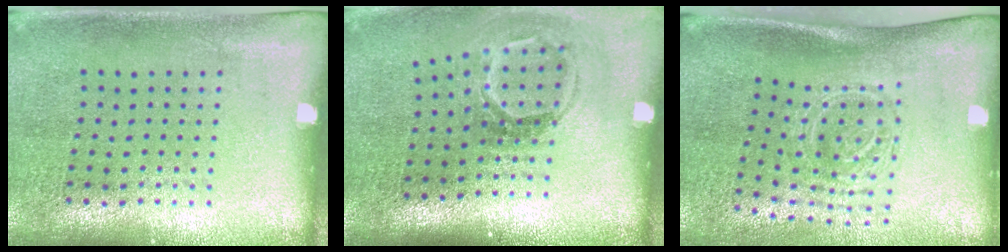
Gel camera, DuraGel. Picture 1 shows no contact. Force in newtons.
{"total": 1.9, "press": 1.3, "slide": 1.4}
{"total": 1.8, "press": 1.3, "slide": 1.3}